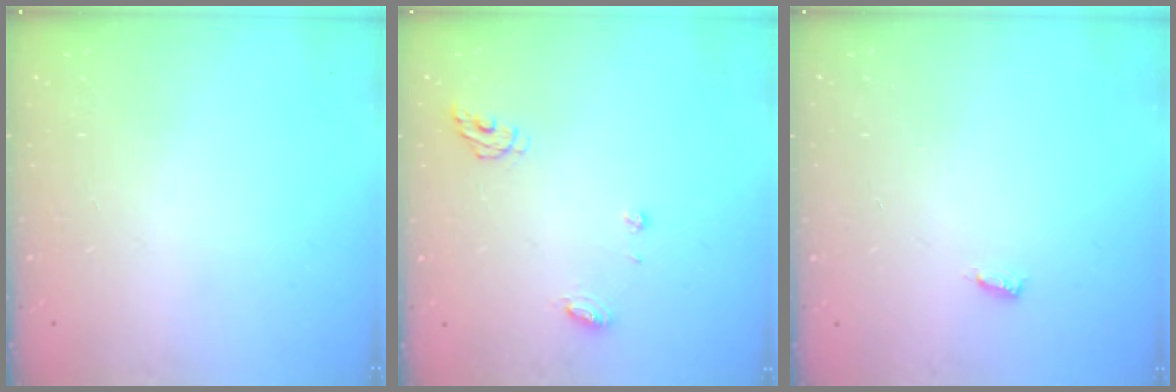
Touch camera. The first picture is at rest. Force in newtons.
{"total": 6.0, "press": 6.0, "slide": 0.7}
{"total": 3.1, "press": 3.1, "slide": 0.2}